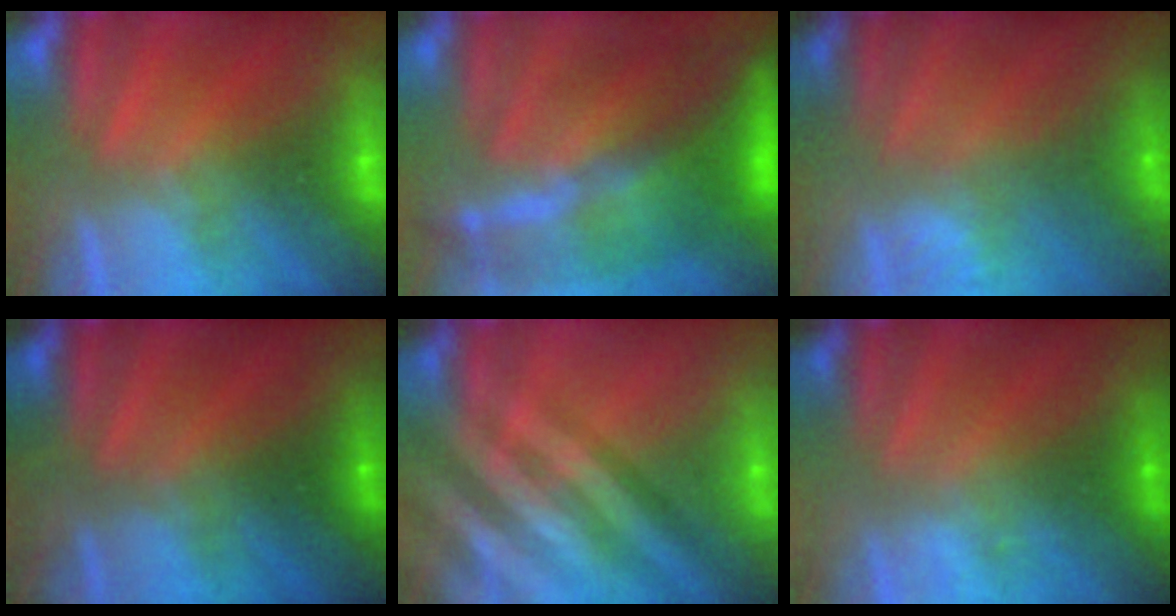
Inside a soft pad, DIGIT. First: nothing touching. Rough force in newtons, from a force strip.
{"total": 9.2}
{"total": 2.4}
{"total": 2.6}
{"total": 2.4}
{"total": 1.6}